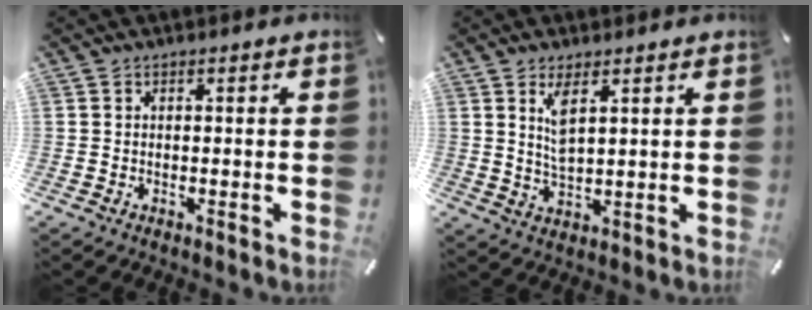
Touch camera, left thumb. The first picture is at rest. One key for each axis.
{"total": 5.4, "fx": 2.6, "fy": 1.9, "fz": 4.4, "tx": -0.086, "ty": -0.003, "tz": 0.045}